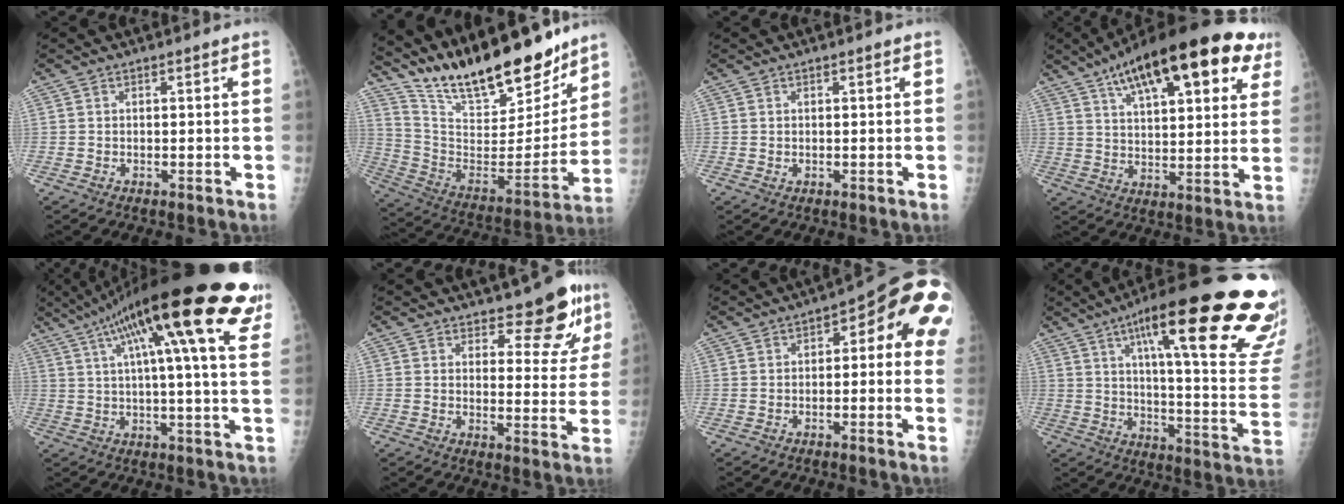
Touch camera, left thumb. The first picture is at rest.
{"total": 25.7, "force": [20.8, 8.0, 12.9], "torque": [-0.179, -0.095, 0.347]}
{"total": 0.6, "force": [0.4, 0.4, 0.2], "torque": [0.001, -0.002, 0.004]}
{"total": 25.2, "force": [13.5, 9.3, 19.2], "torque": [-0.268, -0.004, 0.198]}
{"total": 26.2, "force": [13.8, 4.5, 21.9], "torque": [-0.335, 0.009, 0.191]}
{"total": 9.1, "force": [6.8, 3.8, 4.6], "torque": [-0.025, -0.051, 0.088]}
{"total": 11.5, "force": [2.4, 4.7, 10.3], "torque": [-0.085, 0.026, 0.015]}
{"total": 31.4, "force": [18.8, 5.4, 24.6], "torque": [-0.282, -0.060, 0.266]}